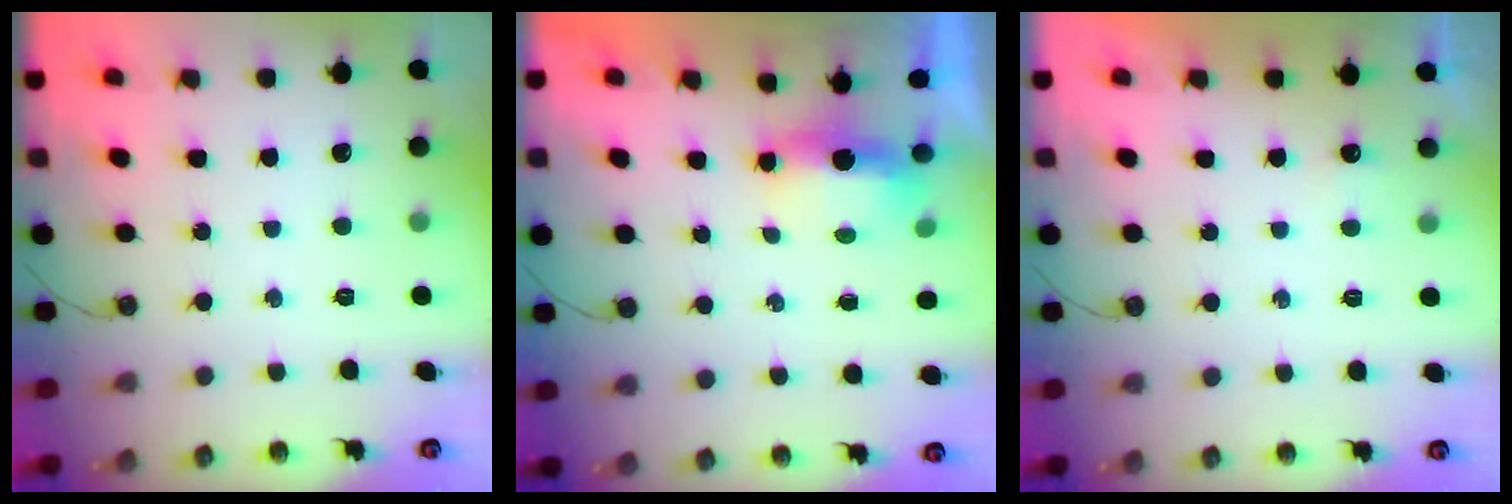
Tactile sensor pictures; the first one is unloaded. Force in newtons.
{"total": 5.2, "press": 5.0, "slide": 1.4}
{"total": 1.9, "press": 1.9, "slide": 0.3}